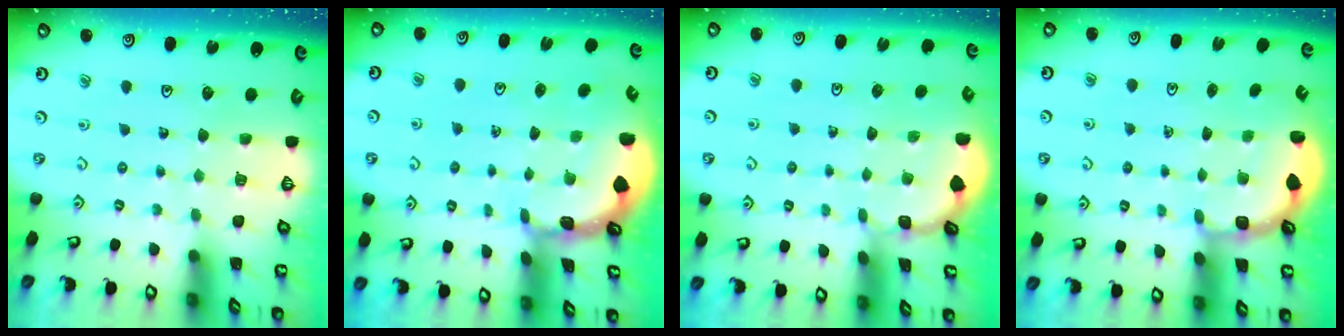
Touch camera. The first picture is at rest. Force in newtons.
{"total": 2.6, "press": 2.6, "slide": 0.3}
{"total": 2.3, "press": 2.3, "slide": 0.1}
{"total": 2.7, "press": 2.3, "slide": 1.4}